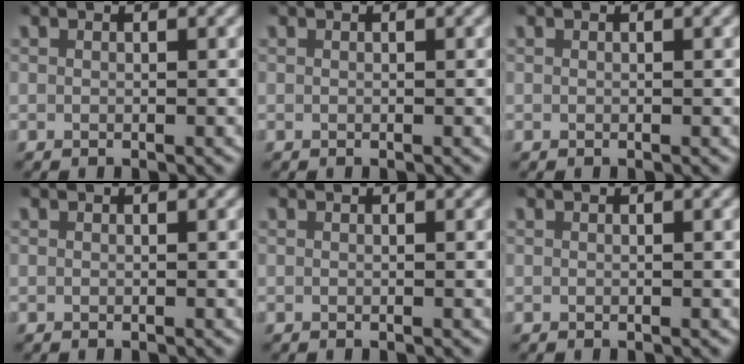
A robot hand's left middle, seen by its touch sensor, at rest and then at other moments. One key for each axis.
{"total": 0.0}
{"total": 0.0}
{"total": 0.0}
{"total": 0.0}
{"total": 0.0}